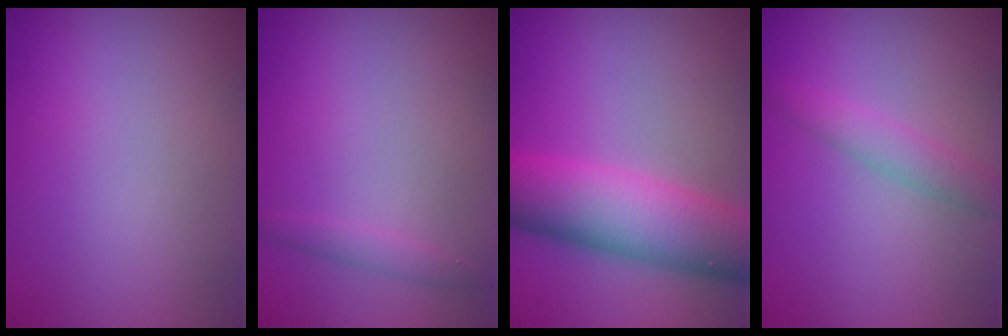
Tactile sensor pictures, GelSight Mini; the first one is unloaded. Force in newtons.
{"total": 1.1, "press": 1.1, "slide": 0.0}
{"total": 9.3, "press": 9.3, "slide": 0.4}
{"total": 2.0, "press": 2.0, "slide": 0.0}